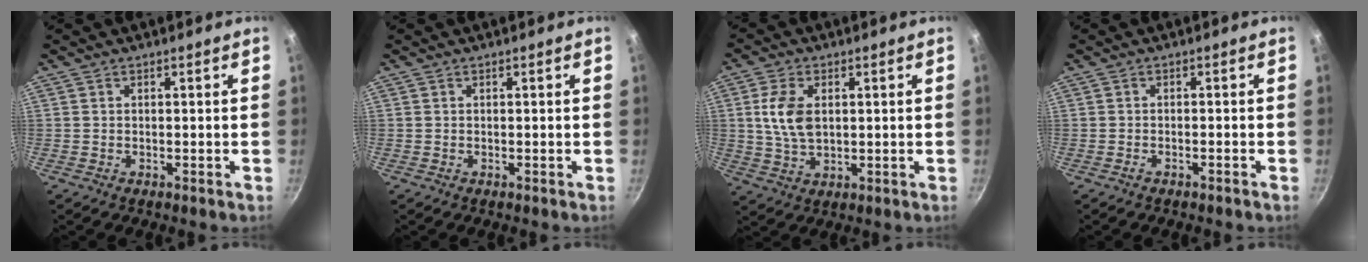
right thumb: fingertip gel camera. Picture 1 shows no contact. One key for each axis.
{"total": 0.0}
{"total": 8.2, "fx": 1.5, "fy": 4.9, "fz": 6.4, "tx": -0.118, "ty": -0.004, "tz": 0.030}
{"total": 0.8, "fx": -0.7, "fy": 0.0, "fz": 0.3, "tx": -0.020, "ty": 0.010, "tz": -0.012}